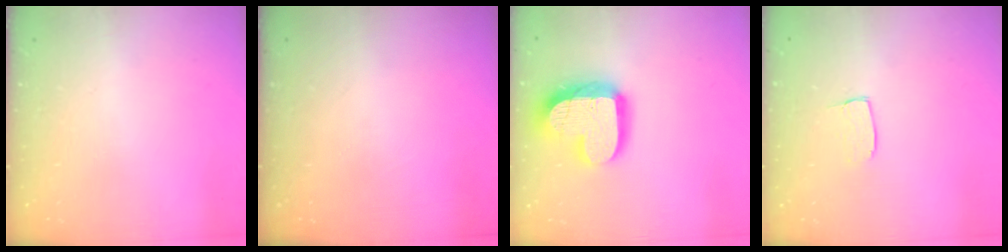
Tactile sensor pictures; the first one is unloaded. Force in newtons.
{"total": 0.0}
{"total": 18.6, "press": 18.6, "slide": 1.4}
{"total": 4.9, "press": 4.8, "slide": 0.4}